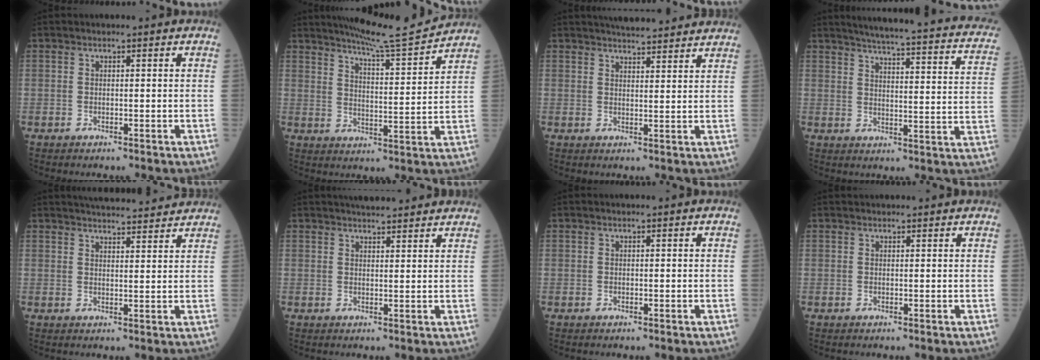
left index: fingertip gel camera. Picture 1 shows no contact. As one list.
[{"total": 11.1, "force": [10.6, -1.2, 3.0], "torque": [-0.051, -0.015, 0.158]}, {"total": 9.8, "force": [9.2, 1.1, 3.4], "torque": [-0.047, 0.017, 0.116]}, {"total": 25.0, "force": [21.5, 2.2, 12.6], "torque": [-0.170, -0.038, 0.244]}, {"total": 11.9, "force": [11.3, 1.1, 3.5], "torque": [-0.046, 0.016, 0.145]}, {"total": 5.8, "force": [5.3, 0.8, 2.2], "torque": [-0.029, 0.023, 0.067]}, {"total": 0.0}, {"total": 3.3, "force": [3.2, 0.2, 0.7], "torque": [-0.008, 0.026, 0.041]}]